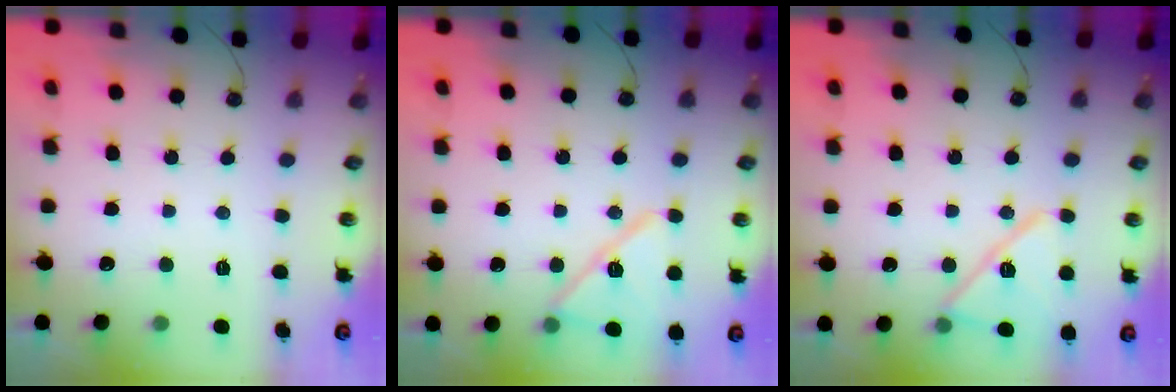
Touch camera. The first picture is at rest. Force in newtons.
{"total": 13.0, "press": 13.0, "slide": 1.0}
{"total": 13.9, "press": 13.6, "slide": 2.6}